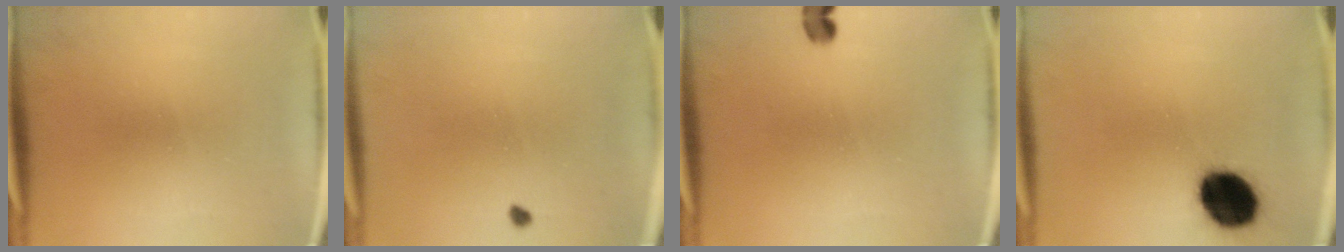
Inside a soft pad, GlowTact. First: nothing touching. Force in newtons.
{"total": 0.7}
{"total": 2.0}
{"total": 15.5}